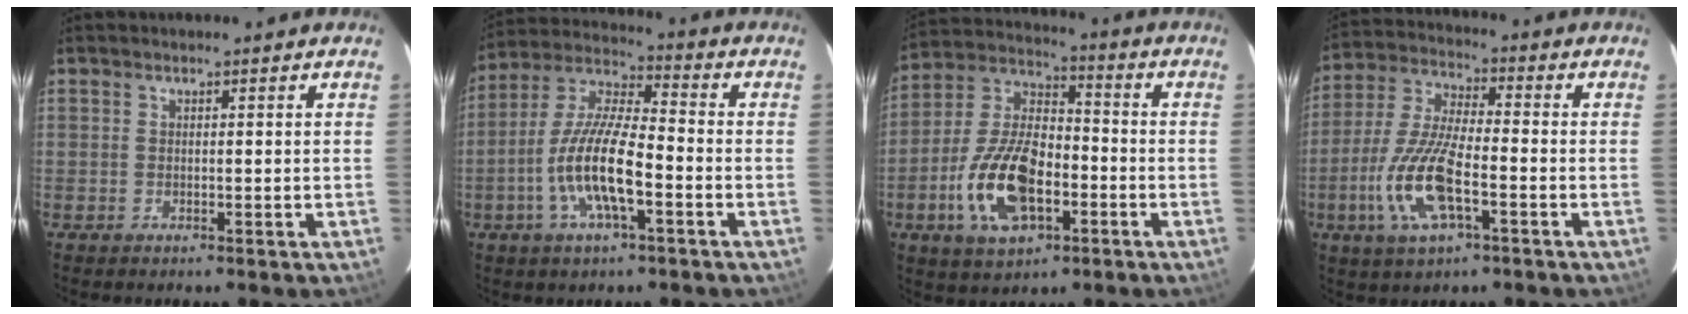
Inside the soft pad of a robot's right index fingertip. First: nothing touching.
{"total": 13.6, "force": [-4.7, 3.5, 12.3], "torque": [-0.252, -0.003, -0.091]}
{"total": 16.6, "force": [-5.8, 8.5, 13.0], "torque": [-0.273, 0.005, -0.099]}
{"total": 14.7, "force": [-5.1, 5.2, 12.8], "torque": [-0.279, -0.009, -0.098]}